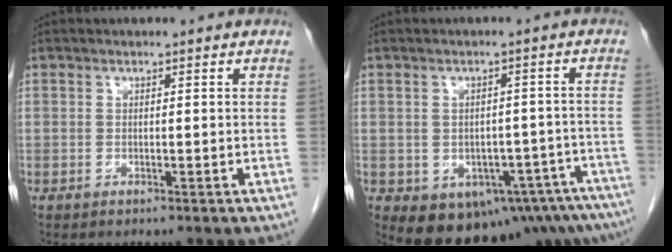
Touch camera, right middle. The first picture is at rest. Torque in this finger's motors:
{"motor_torque": [1.09, -1.05, 0.16, 0.04]}